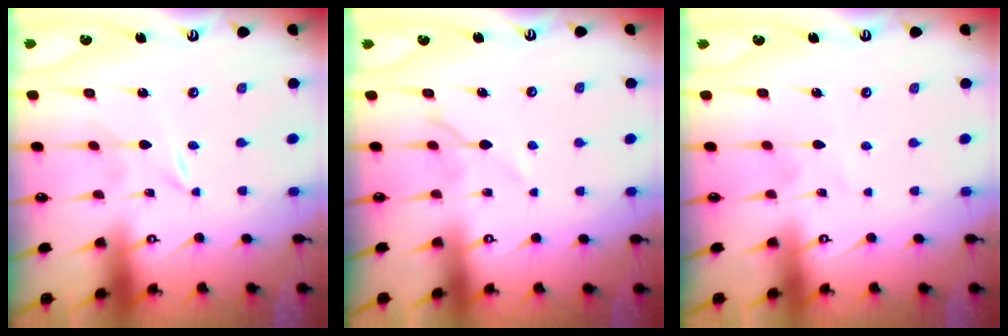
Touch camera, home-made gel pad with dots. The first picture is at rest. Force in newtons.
{"total": 5.3, "press": 5.2, "slide": 0.5}
{"total": 3.9, "press": 3.9, "slide": 0.4}